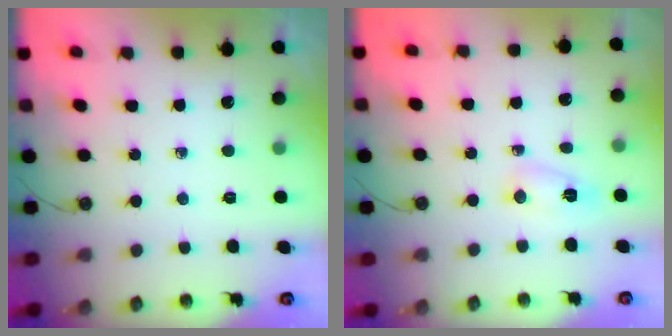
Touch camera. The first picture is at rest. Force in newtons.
{"total": 3.0, "press": 2.9, "slide": 0.6}